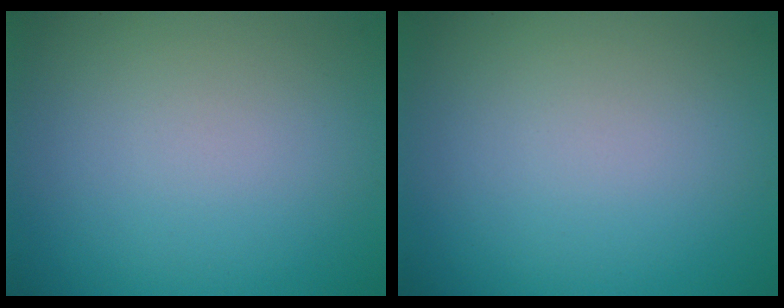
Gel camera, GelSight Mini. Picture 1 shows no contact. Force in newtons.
{"total": 0.0}